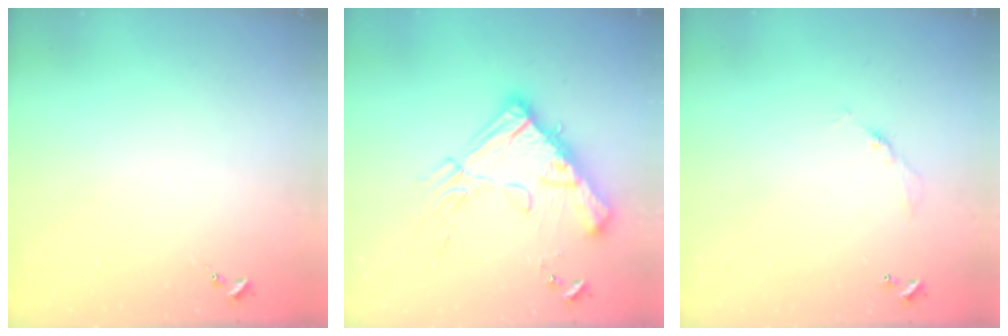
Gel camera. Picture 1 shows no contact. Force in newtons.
{"total": 20.5, "press": 20.3, "slide": 2.3}
{"total": 4.4, "press": 4.3, "slide": 0.2}